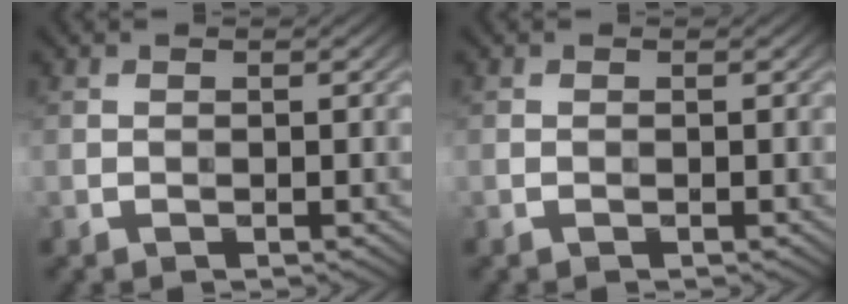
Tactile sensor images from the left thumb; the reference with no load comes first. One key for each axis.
{"total": 0.6, "fx": 0.3, "fy": -0.5, "fz": 0.2, "tx": -0.007, "ty": 0.000, "tz": 0.005}